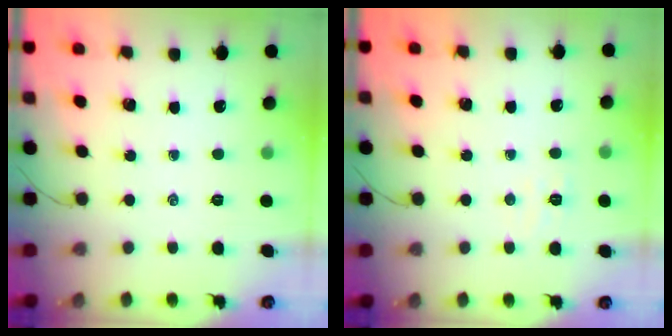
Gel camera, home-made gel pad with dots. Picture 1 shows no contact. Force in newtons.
{"total": 3.8, "press": 3.6, "slide": 1.0}